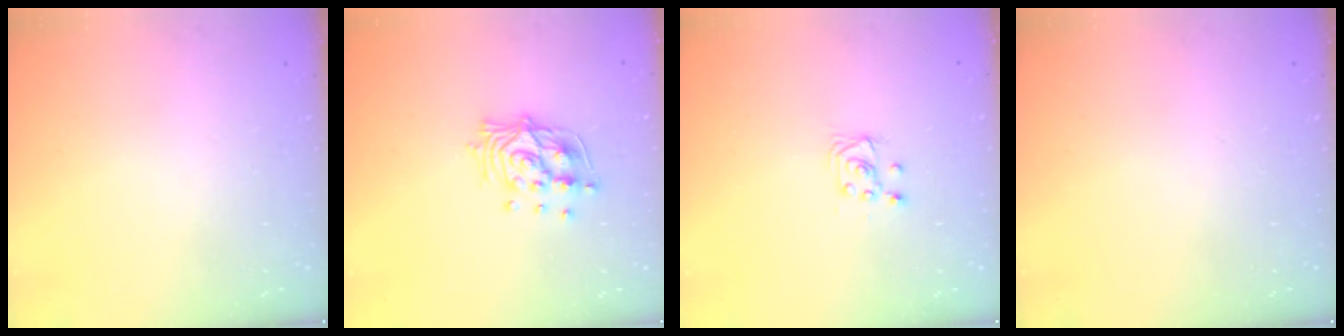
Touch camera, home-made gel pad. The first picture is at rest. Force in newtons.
{"total": 12.7, "press": 12.7, "slide": 1.3}
{"total": 3.5, "press": 3.5, "slide": 0.4}
{"total": 0.0}